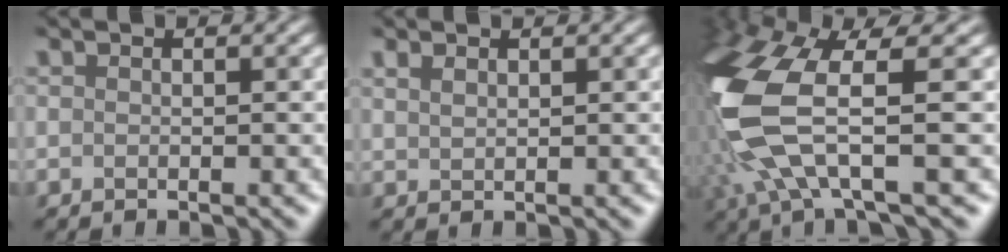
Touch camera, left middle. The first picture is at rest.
{"total": 1.3, "force": [1.3, 0.2, 0.1], "torque": [-0.002, 0.006, 0.024]}
{"total": 10.0, "force": [-1.2, 3.6, 9.2], "torque": [-0.238, -0.016, -0.019]}